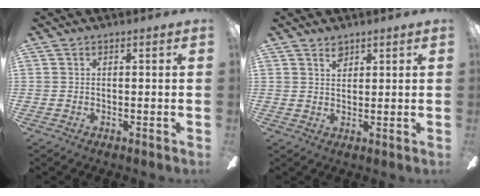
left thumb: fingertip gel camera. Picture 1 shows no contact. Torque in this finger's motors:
{"motor_torque": [0.05, 0.04, -0.20, 0.00, -0.03]}